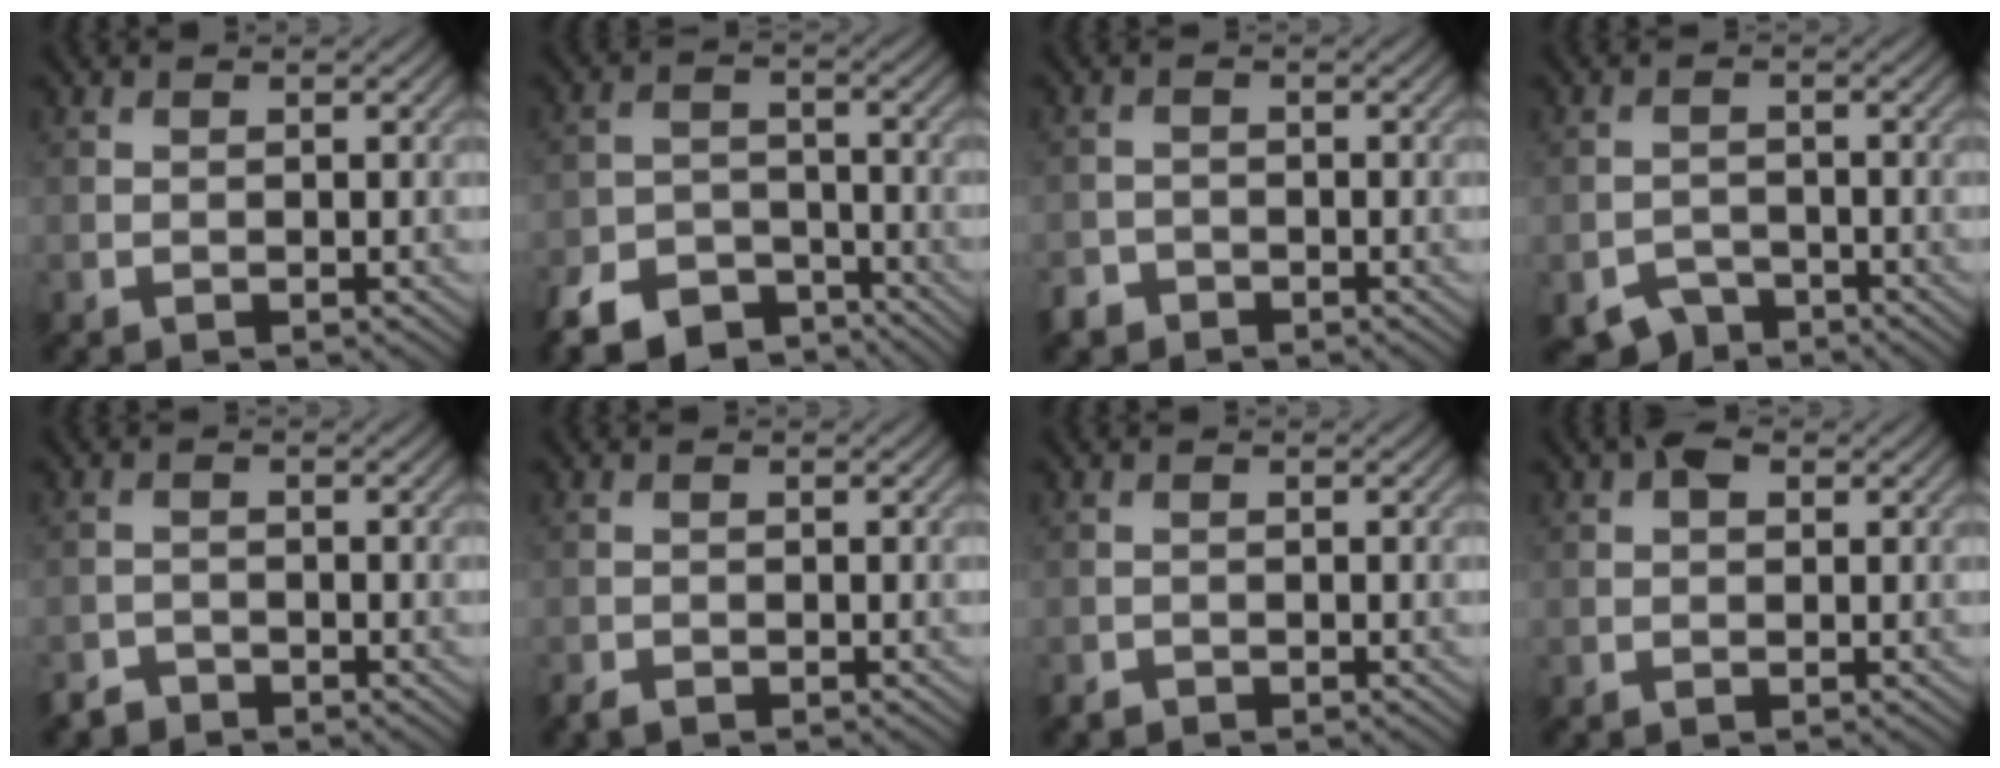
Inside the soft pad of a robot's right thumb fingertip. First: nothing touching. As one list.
[{"total": 9.0, "force": [-7.4, 4.0, 3.4], "torque": [-0.071, -0.014, -0.135]}, {"total": 2.1, "force": [-1.7, 1.1, 0.2], "torque": [-0.005, 0.000, -0.039]}, {"total": 3.2, "force": [-2.7, 1.6, 0.6], "torque": [-0.009, -0.002, -0.052]}, {"total": 2.0, "force": [-1.8, 0.7, 0.0], "torque": [-0.001, 0.002, -0.041]}, {"total": 1.1, "force": [-1.0, 0.4, 0.3], "torque": [-0.009, 0.000, -0.022]}, {"total": 0.9, "force": [-0.8, 0.3, 0.0], "torque": [-0.001, 0.000, -0.016]}, {"total": 1.8, "force": [0.7, 1.1, 1.2], "torque": [-0.020, 0.006, 0.005]}]